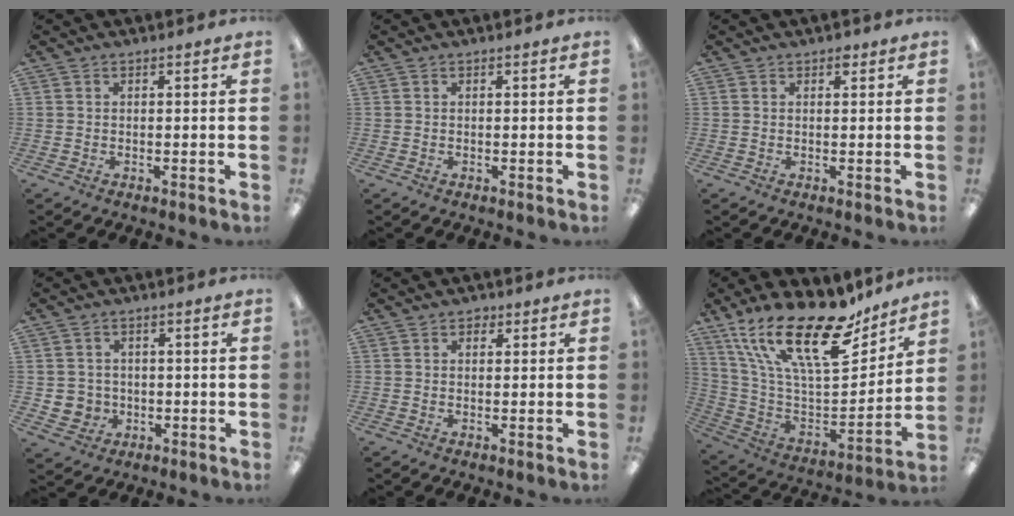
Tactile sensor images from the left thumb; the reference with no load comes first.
{"total": 0.0}
{"total": 1.2, "force": [0.9, 0.7, 0.4], "torque": [0.000, -0.002, 0.014]}
{"total": 3.9, "force": [-0.1, 3.9, 0.3], "torque": [-0.005, 0.004, -0.001]}
{"total": 1.6, "force": [1.0, 1.1, 0.5], "torque": [-0.002, -0.001, 0.016]}
{"total": 25.8, "force": [16.7, 10.0, 17.0], "torque": [-0.303, -0.099, 0.291]}